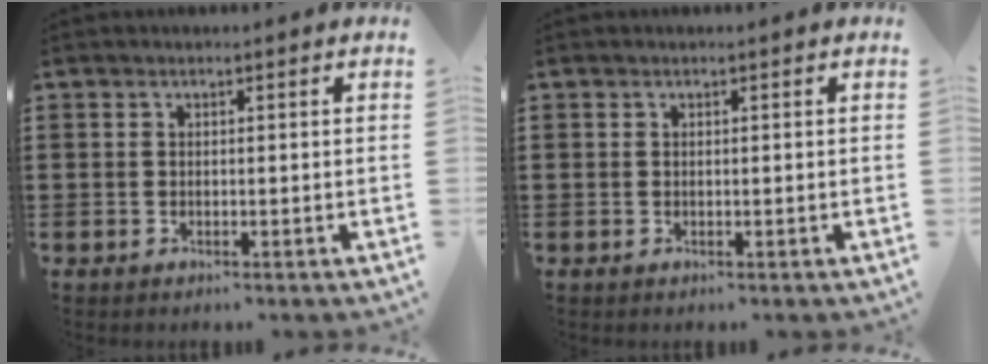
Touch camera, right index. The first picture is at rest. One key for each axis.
{"total": 0.0}